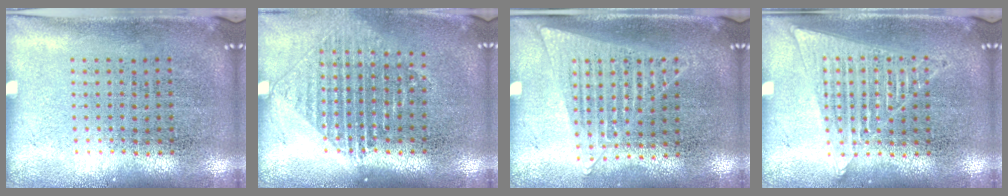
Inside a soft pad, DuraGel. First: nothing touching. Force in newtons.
{"total": 1.3, "press": 1.2, "slide": 0.5}
{"total": 1.2, "press": 1.2, "slide": 0.4}
{"total": 1.3, "press": 1.3, "slide": 0.1}